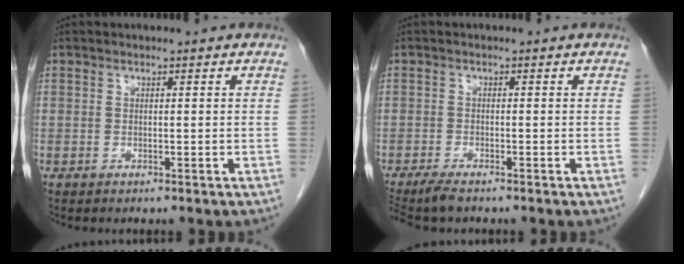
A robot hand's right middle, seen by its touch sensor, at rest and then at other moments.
{"total": 4.4, "force": [-3.7, 0.8, 2.3], "torque": [-0.042, -0.012, -0.061]}